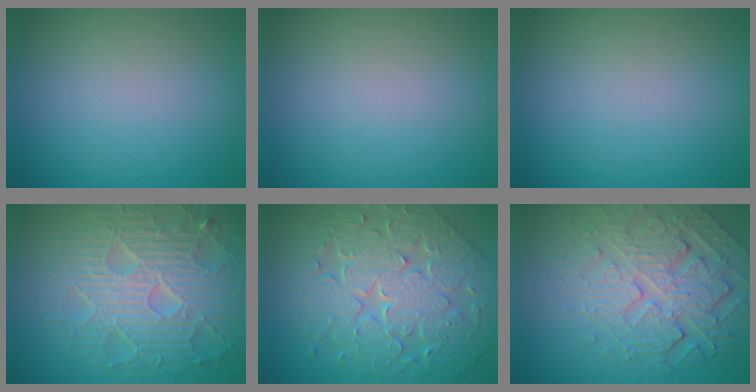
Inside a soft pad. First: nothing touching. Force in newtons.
{"total": 0.0}
{"total": 0.0}
{"total": 8.4, "press": 6.1, "slide": 5.8}
{"total": 9.5, "press": 6.7, "slide": 6.6}
{"total": 6.7, "press": 5.0, "slide": 4.5}